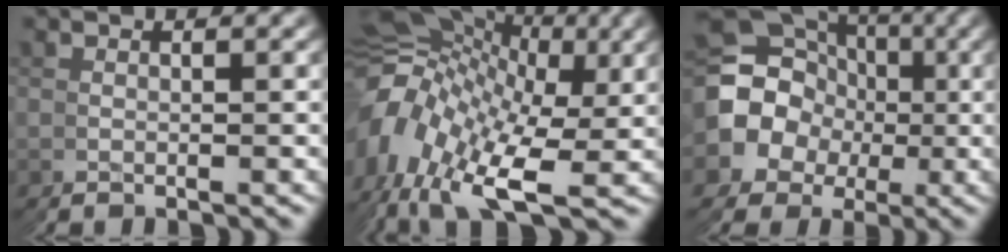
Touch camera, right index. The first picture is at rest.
{"total": 15.8, "force": [3.9, 11.3, 10.4], "torque": [-0.180, 0.020, 0.045]}
{"total": 16.1, "force": [0.9, 14.1, 7.6], "torque": [-0.146, -0.036, 0.020]}